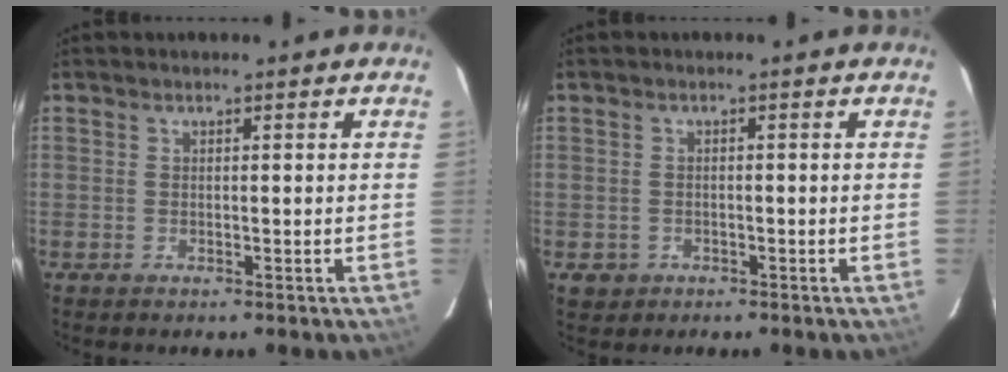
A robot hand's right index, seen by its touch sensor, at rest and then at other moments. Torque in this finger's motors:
{"motor_torque": [0.04, 0.06, -0.40, -0.18]}